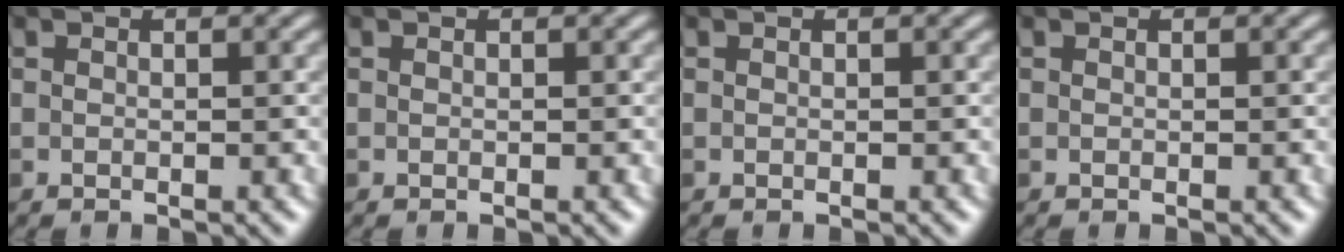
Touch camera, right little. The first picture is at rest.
{"total": 0.0}
{"total": 0.0}
{"total": 0.0}